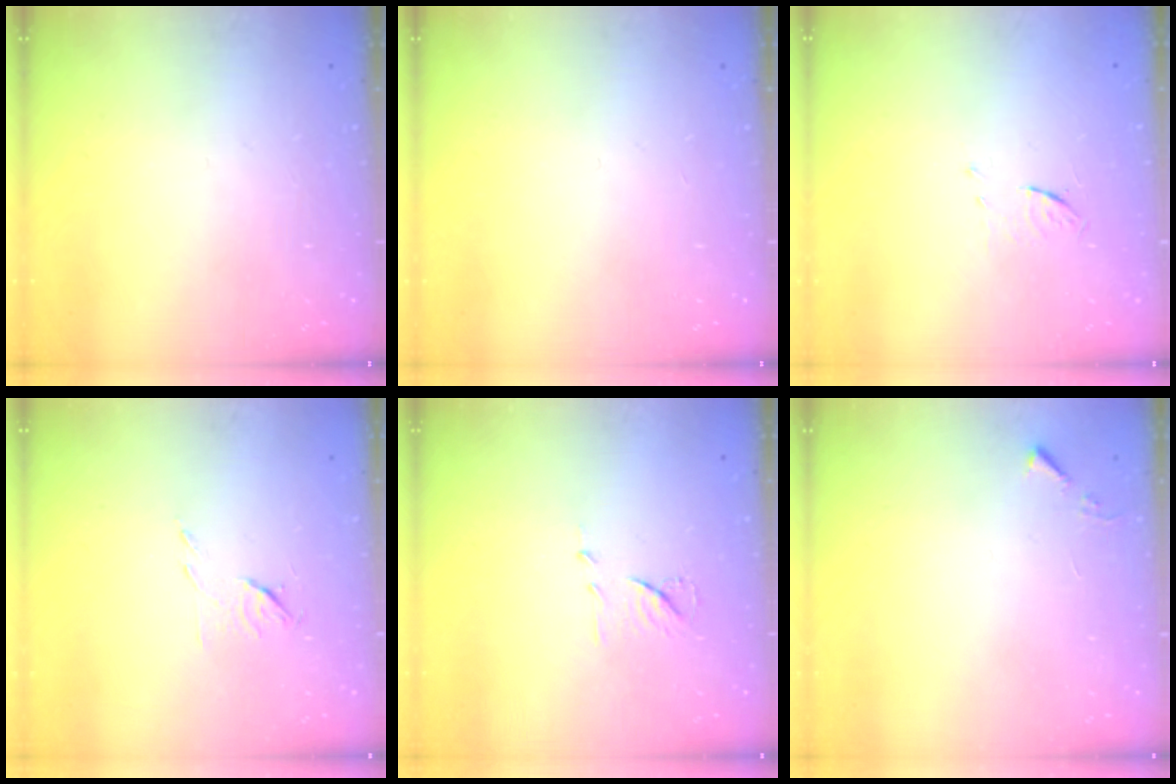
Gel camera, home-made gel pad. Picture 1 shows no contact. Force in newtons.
{"total": 0.0}
{"total": 3.6, "press": 3.4, "slide": 1.4}
{"total": 4.8, "press": 4.7, "slide": 1.0}
{"total": 6.8, "press": 6.7, "slide": 0.6}
{"total": 4.0, "press": 3.9, "slide": 0.5}